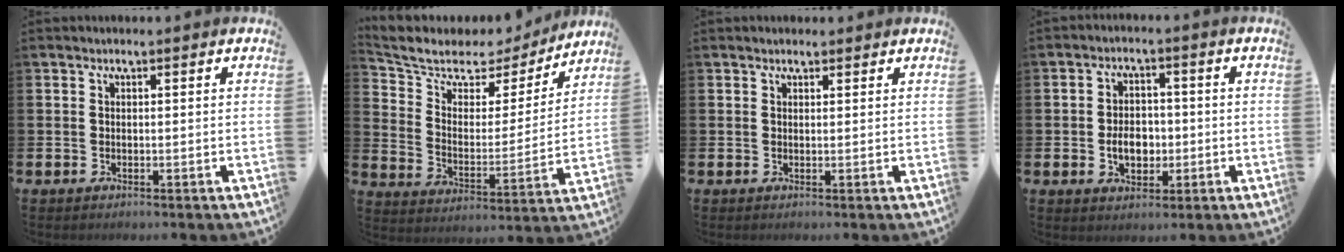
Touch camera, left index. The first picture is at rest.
{"total": 7.1, "force": [6.0, 3.5, 1.6], "torque": [-0.079, -0.040, 0.101]}
{"total": 1.0, "force": [0.9, 0.4, 0.1], "torque": [0.005, 0.003, 0.015]}
{"total": 4.5, "force": [-0.7, 3.3, 3.0], "torque": [-0.038, -0.001, -0.021]}